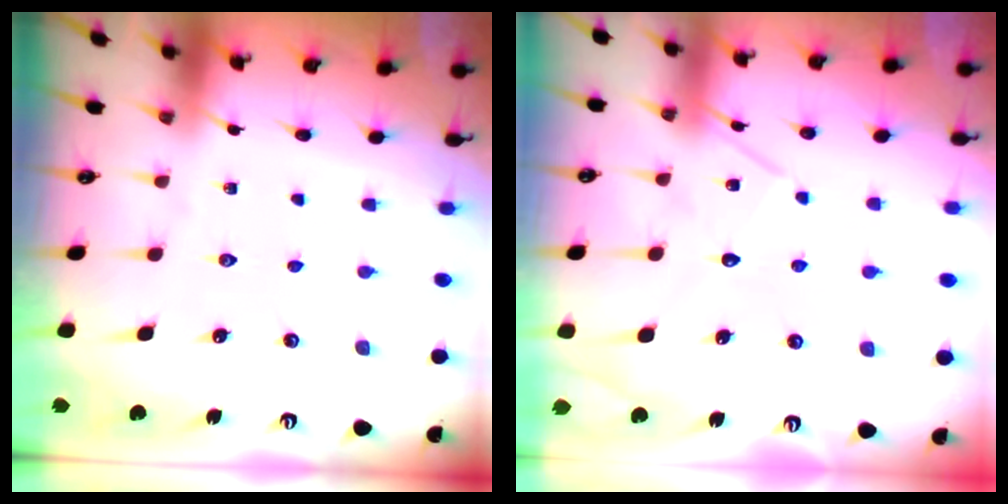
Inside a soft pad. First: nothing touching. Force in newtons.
{"total": 10.1, "press": 10.0, "slide": 0.8}